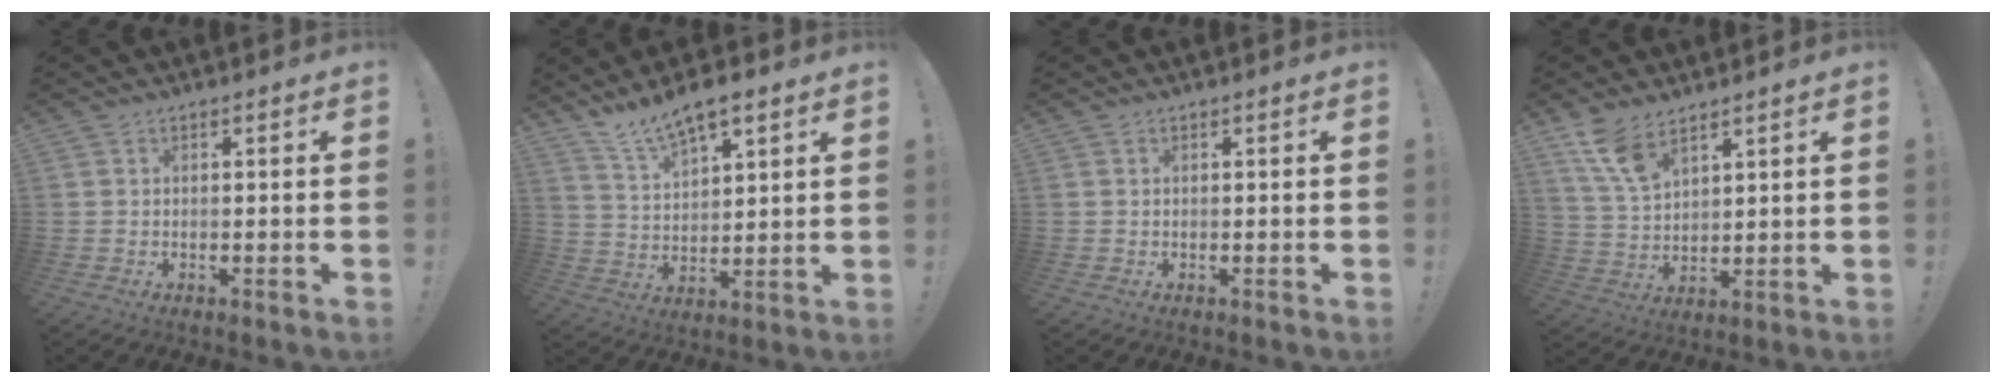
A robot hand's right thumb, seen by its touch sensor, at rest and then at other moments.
{"total": 10.2, "force": [8.1, 3.5, 5.2], "torque": [-0.089, -0.050, 0.147]}
{"total": 0.0}
{"total": 9.2, "force": [6.7, 4.0, 4.8], "torque": [-0.087, -0.036, 0.130]}